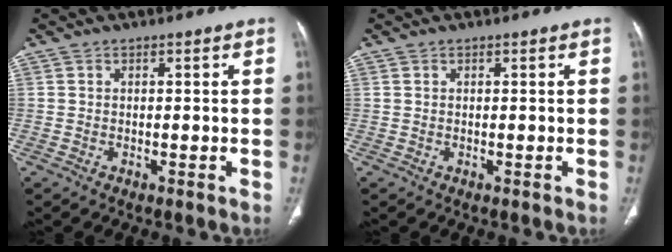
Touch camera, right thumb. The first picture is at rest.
{"total": 0.0}